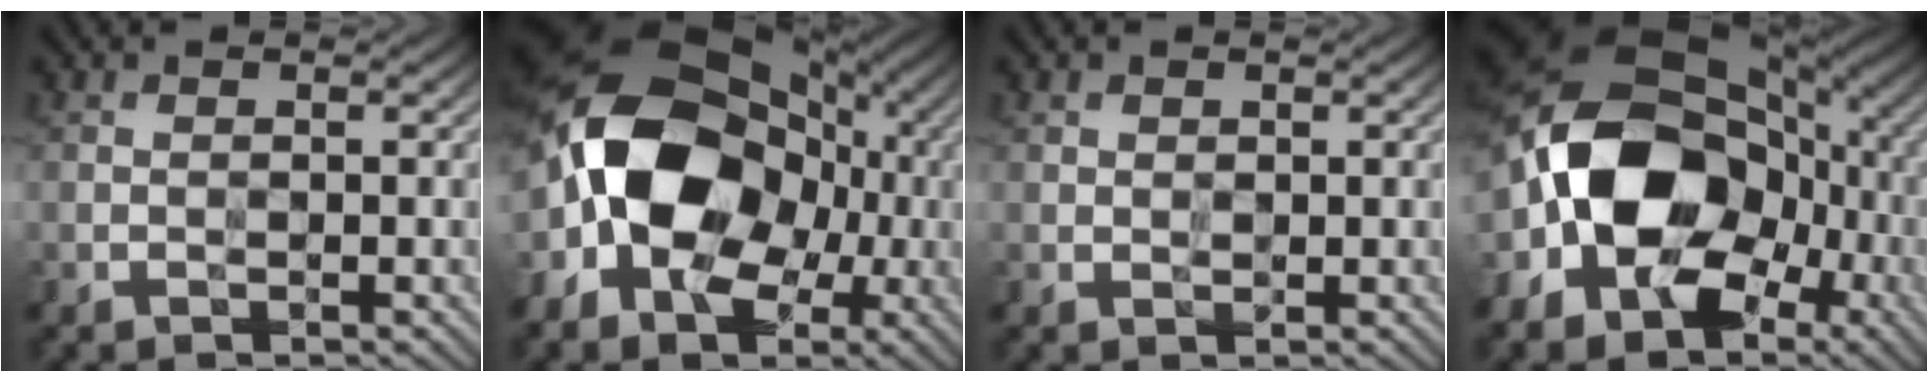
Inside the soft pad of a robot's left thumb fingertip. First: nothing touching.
{"total": 17.9, "force": [-1.8, 12.8, 12.4], "torque": [-0.240, 0.000, -0.036]}
{"total": 0.9, "force": [0.6, 0.7, 0.3], "torque": [-0.006, -0.002, 0.010]}
{"total": 17.7, "force": [-3.5, 12.7, 11.9], "torque": [-0.229, -0.012, -0.064]}